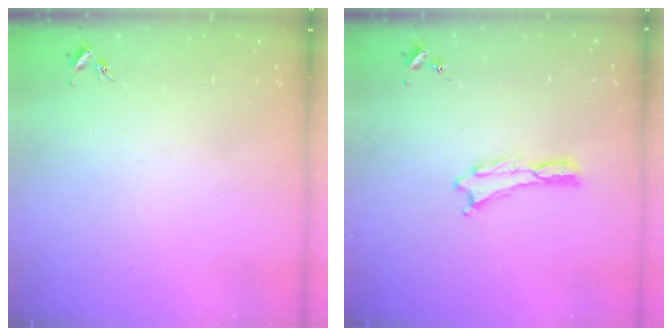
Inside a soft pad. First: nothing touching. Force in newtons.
{"total": 0.0}